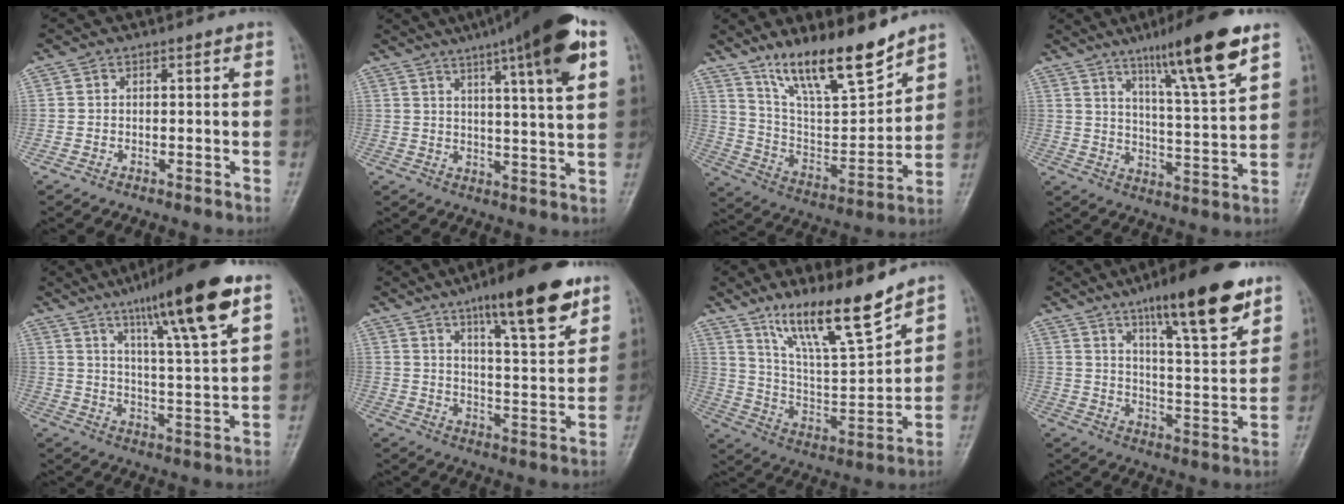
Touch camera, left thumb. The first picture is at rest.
{"total": 17.9, "force": [9.5, 2.1, 15.0], "torque": [-0.213, -0.016, 0.130]}
{"total": 17.4, "force": [13.1, 4.2, 10.6], "torque": [-0.149, -0.078, 0.242]}
{"total": 15.8, "force": [9.5, 1.6, 12.5], "torque": [-0.192, -0.047, 0.155]}
{"total": 17.9, "force": [10.5, 2.1, 14.4], "torque": [-0.215, -0.043, 0.166]}
{"total": 16.7, "force": [10.4, 3.8, 12.5], "torque": [-0.163, -0.051, 0.161]}
{"total": 16.0, "force": [11.9, 2.8, 10.4], "torque": [-0.162, -0.071, 0.224]}
{"total": 18.3, "force": [11.6, 4.0, 13.6], "torque": [-0.177, -0.058, 0.181]}